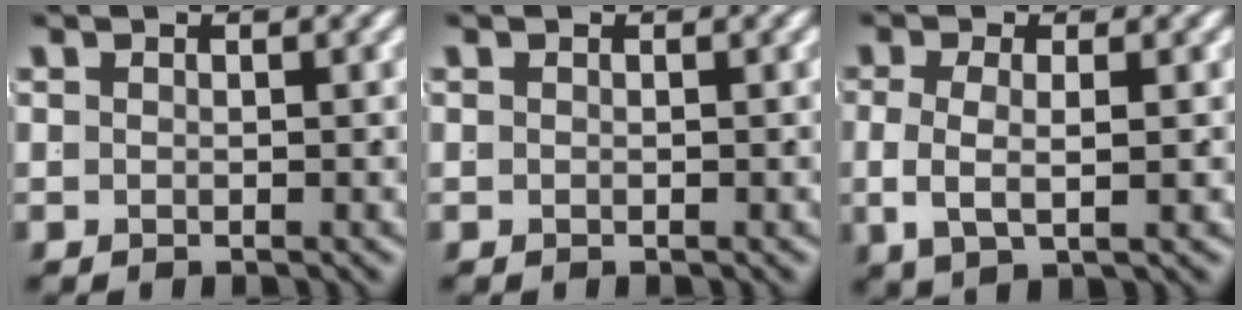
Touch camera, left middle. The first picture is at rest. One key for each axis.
{"total": 0.0}
{"total": 3.1, "fx": -0.1, "fy": 0.9, "fz": 2.9, "tx": -0.058, "ty": -0.013, "tz": 0.008}